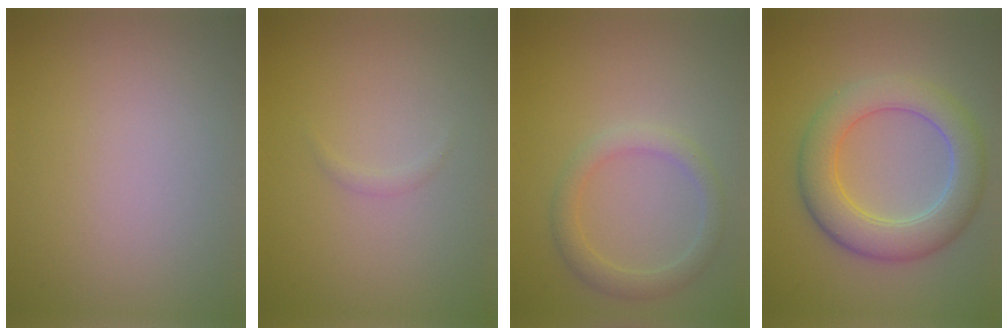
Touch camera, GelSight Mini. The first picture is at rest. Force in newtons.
{"total": 0.6, "press": 0.6, "slide": 0.1}
{"total": 2.4, "press": 2.4, "slide": 0.1}
{"total": 6.2, "press": 6.2, "slide": 0.2}